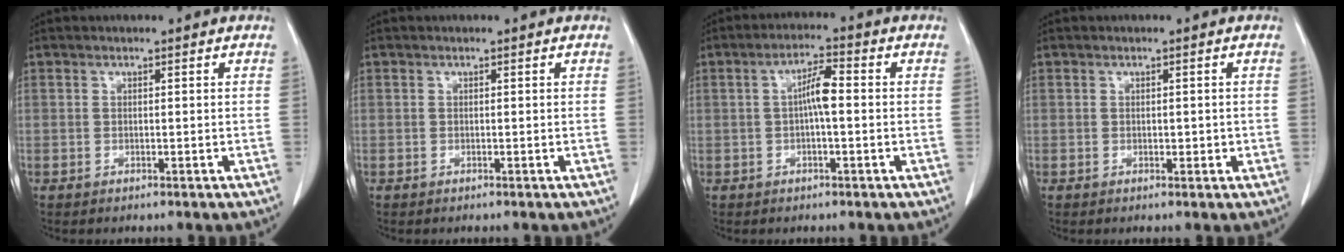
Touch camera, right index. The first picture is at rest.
{"total": 0.0}
{"total": 4.4, "force": [0.0, 0.8, 4.4], "torque": [-0.080, 0.013, -0.001]}
{"total": 1.1, "force": [-0.1, 0.7, 0.9], "torque": [-0.010, 0.000, 0.000]}